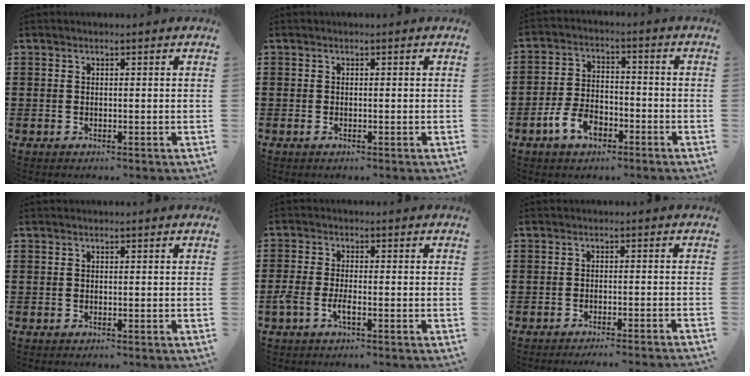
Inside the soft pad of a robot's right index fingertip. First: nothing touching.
{"total": 0.0}
{"total": 5.9, "force": [-3.4, 3.3, 3.5], "torque": [-0.087, 0.007, -0.070]}
{"total": 0.0}
{"total": 3.2, "force": [-1.6, 0.7, 2.6], "torque": [-0.064, -0.006, -0.035]}
{"total": 1.9, "force": [-1.8, -0.5, 0.5], "torque": [-0.008, 0.001, -0.036]}